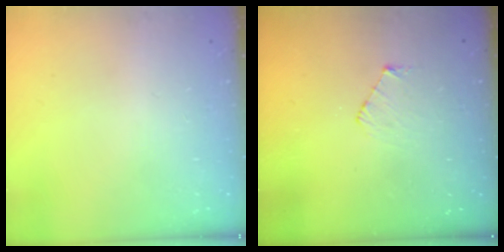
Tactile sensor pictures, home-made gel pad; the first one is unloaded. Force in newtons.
{"total": 5.5, "press": 5.5, "slide": 0.5}